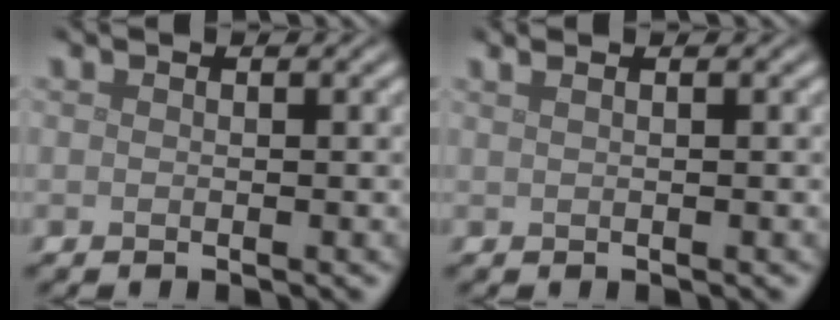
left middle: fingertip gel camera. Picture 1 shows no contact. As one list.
[{"total": 2.0, "force": [1.2, 1.0, 1.3], "torque": [-0.014, 0.002, -0.001]}]